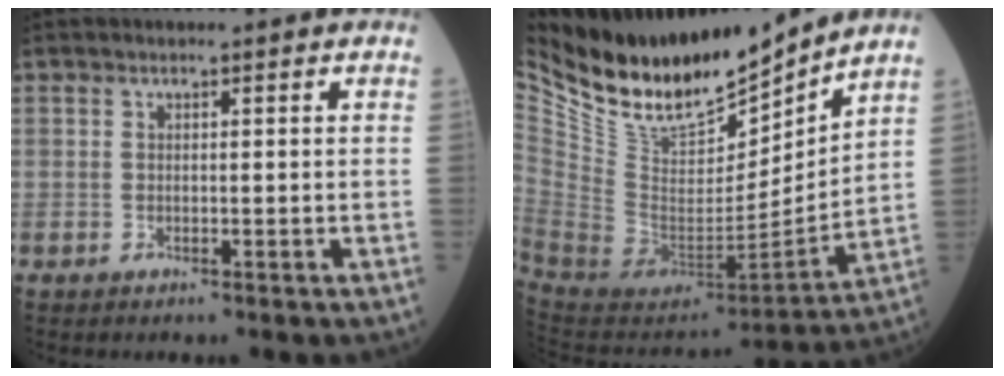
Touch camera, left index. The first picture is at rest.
{"total": 19.8, "force": [17.5, 5.0, 7.8], "torque": [-0.151, -0.034, 0.316]}